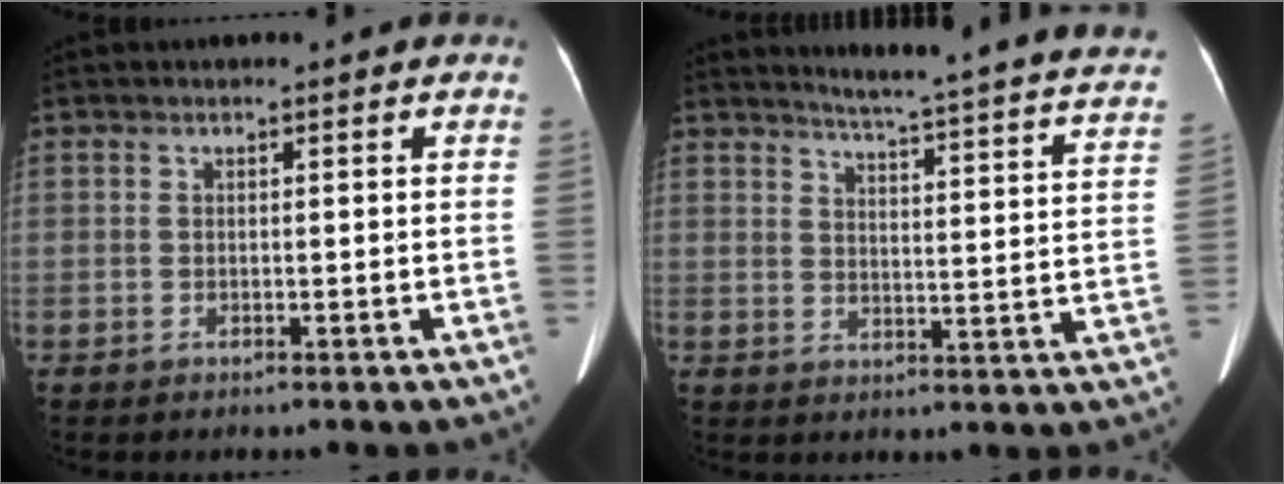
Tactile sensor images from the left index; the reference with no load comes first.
{"total": 23.8, "force": [22.1, -0.2, 8.7], "torque": [-0.119, -0.095, 0.250]}